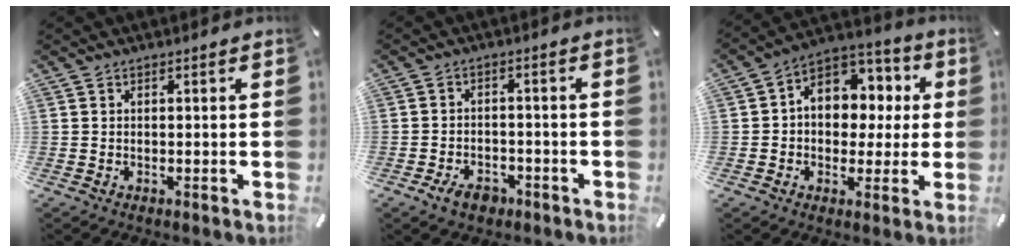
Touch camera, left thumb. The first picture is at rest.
{"total": 5.1, "force": [-3.1, 3.2, 2.4], "torque": [-0.047, 0.014, -0.057]}
{"total": 9.8, "force": [1.5, 8.6, 4.2], "torque": [-0.067, -0.013, 0.032]}